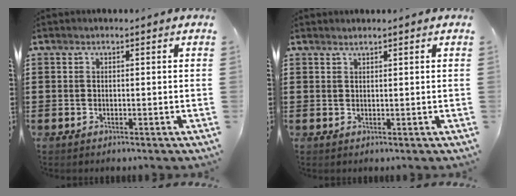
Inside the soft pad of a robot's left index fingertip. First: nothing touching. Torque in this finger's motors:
{"motor_torque": [2.14, 0.00, 0.00, 0.02]}